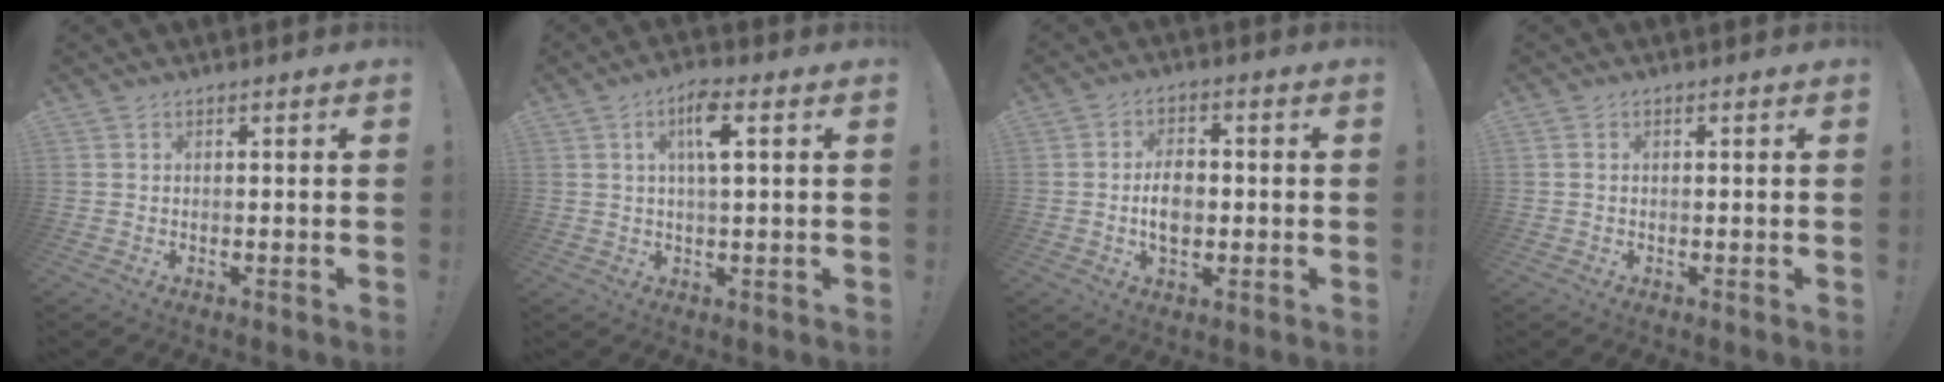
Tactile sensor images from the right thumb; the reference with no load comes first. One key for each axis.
{"total": 7.7, "fx": 2.7, "fy": 1.8, "fz": 6.9, "tx": -0.112, "ty": 0.000, "tz": 0.040}
{"total": 7.1, "fx": -1.0, "fy": 4.7, "fz": 5.2, "tx": -0.084, "ty": 0.004, "tz": -0.022}
{"total": 0.6, "fx": 0.2, "fy": 0.4, "fz": 0.4, "tx": -0.013, "ty": 0.003, "tz": 0.004}